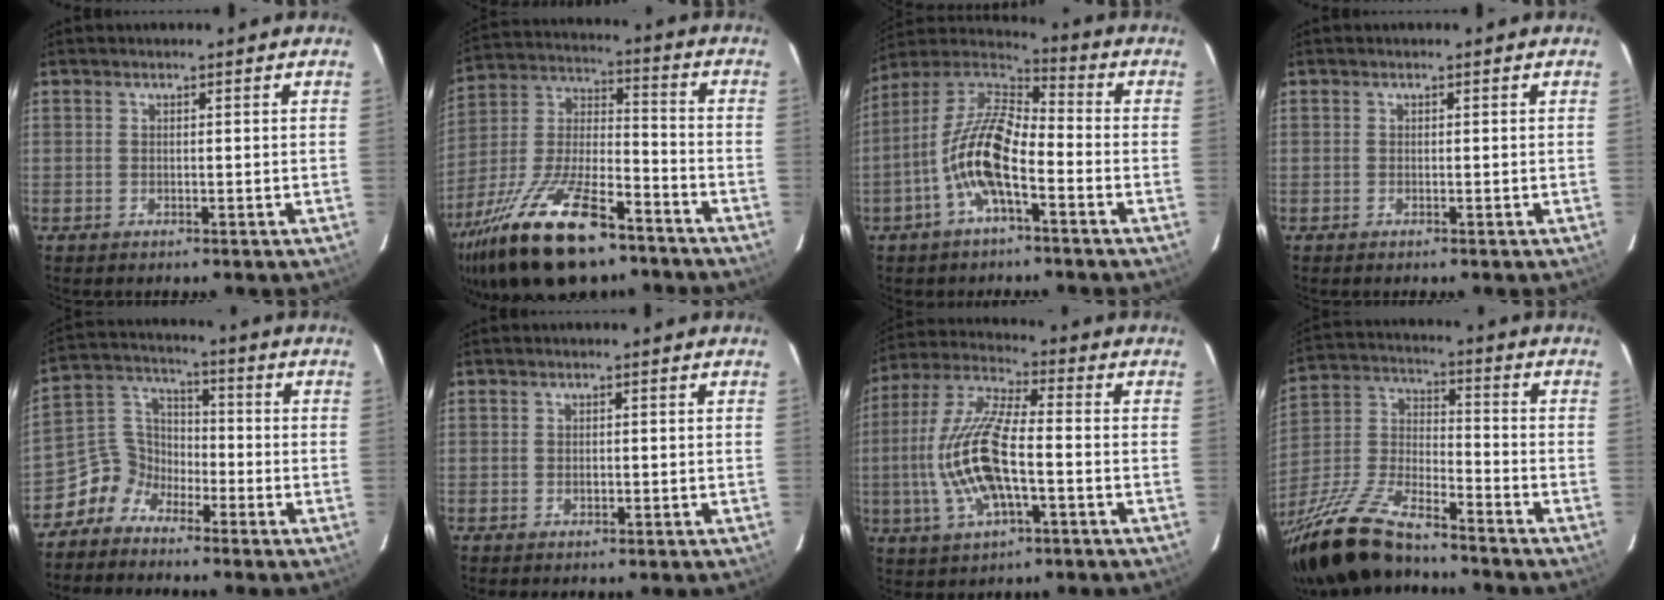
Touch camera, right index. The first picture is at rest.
{"total": 24.4, "force": [-15.7, 9.2, 16.3], "torque": [-0.331, -0.023, -0.269]}
{"total": 13.2, "force": [-4.9, 4.6, 11.3], "torque": [-0.233, 0.006, -0.103]}
{"total": 0.0}
{"total": 6.7, "force": [-4.8, 4.6, 0.8], "torque": [-0.026, 0.040, -0.115]}
{"total": 1.0, "force": [0.0, 0.9, 0.6], "torque": [-0.009, 0.001, 0.000]}
{"total": 15.9, "force": [-2.9, 5.3, 14.7], "torque": [-0.305, -0.001, -0.056]}
{"total": 20.4, "force": [-15.8, 6.2, 11.4], "torque": [-0.253, -0.025, -0.292]}